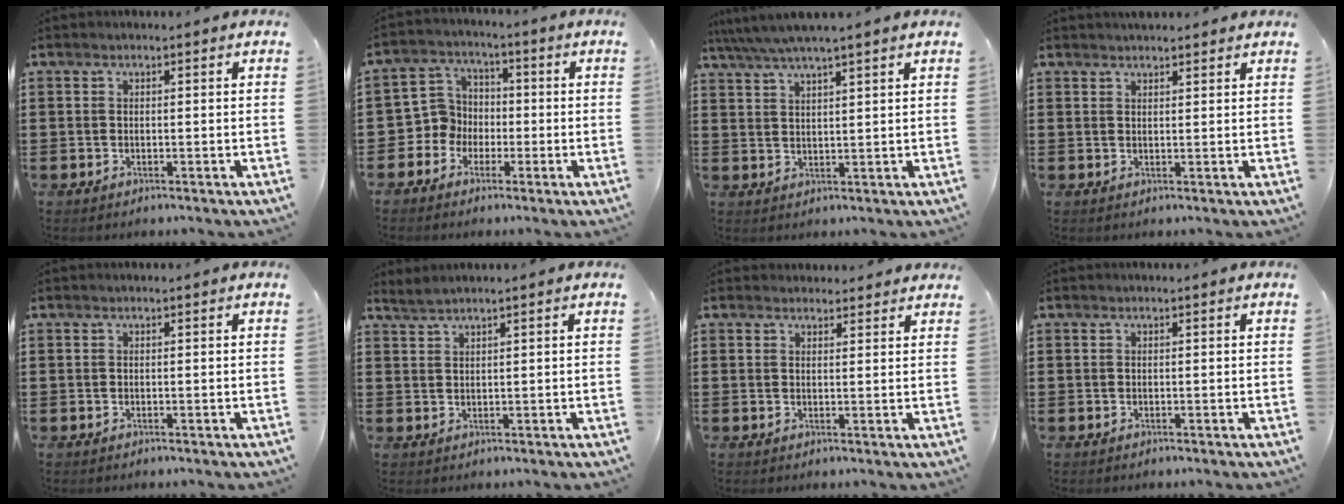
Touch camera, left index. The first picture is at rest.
{"total": 5.5, "force": [-1.8, 5.2, 0.6], "torque": [-0.049, 0.003, -0.041]}
{"total": 3.9, "force": [3.3, -0.3, 2.1], "torque": [-0.051, -0.010, 0.056]}
{"total": 1.7, "force": [1.6, 0.3, 0.3], "torque": [-0.010, 0.003, 0.032]}
{"total": 0.0}
{"total": 1.5, "force": [1.4, -0.3, 0.5], "torque": [-0.013, 0.000, 0.027]}
{"total": 2.0, "force": [1.9, 0.6, 0.0], "torque": [0.002, -0.004, 0.037]}
{"total": 0.0}